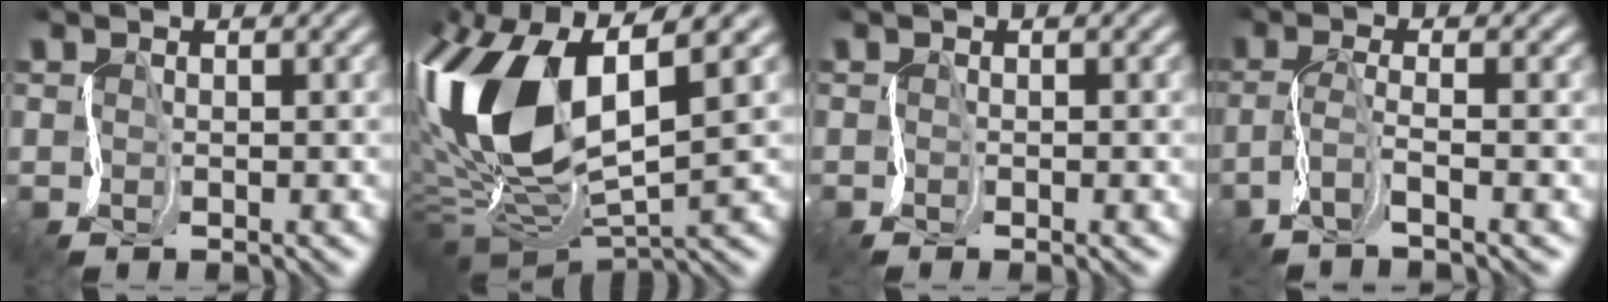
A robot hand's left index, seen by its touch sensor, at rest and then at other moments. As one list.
[{"total": 13.9, "force": [0.1, 7.0, 12.1], "torque": [-0.264, 0.000, -0.007]}, {"total": 1.3, "force": [-0.4, 0.3, 1.2], "torque": [-0.013, -0.003, -0.006]}, {"total": 3.2, "force": [-1.5, 0.4, 2.8], "torque": [-0.066, 0.000, -0.041]}]